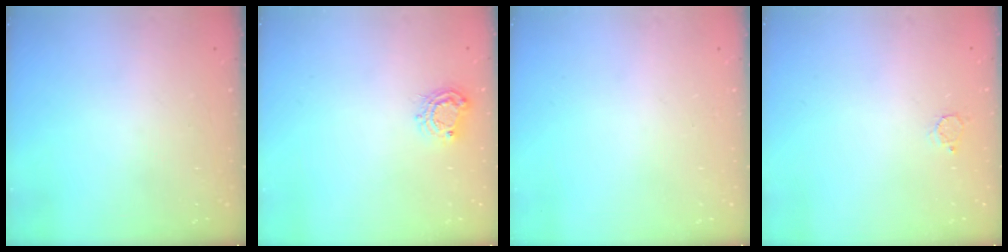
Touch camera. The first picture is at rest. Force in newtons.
{"total": 6.7, "press": 6.7, "slide": 0.6}
{"total": 0.0}
{"total": 2.1, "press": 2.1, "slide": 0.2}